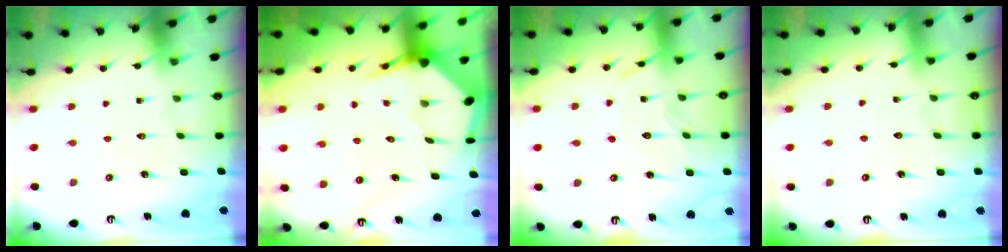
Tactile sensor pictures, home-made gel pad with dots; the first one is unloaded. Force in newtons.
{"total": 3.7, "press": 3.6, "slide": 0.4}
{"total": 11.8, "press": 11.7, "slide": 0.8}
{"total": 2.6, "press": 2.6, "slide": 0.3}